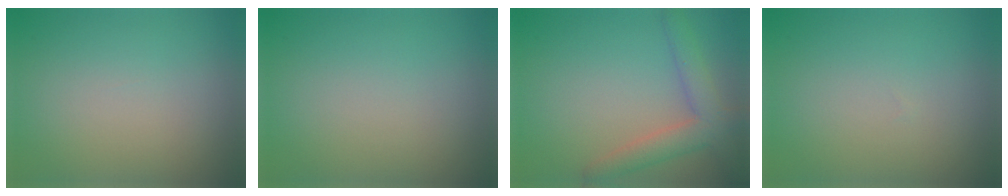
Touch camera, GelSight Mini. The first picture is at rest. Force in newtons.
{"total": 0.0}
{"total": 4.2, "press": 4.2, "slide": 0.2}
{"total": 0.0}